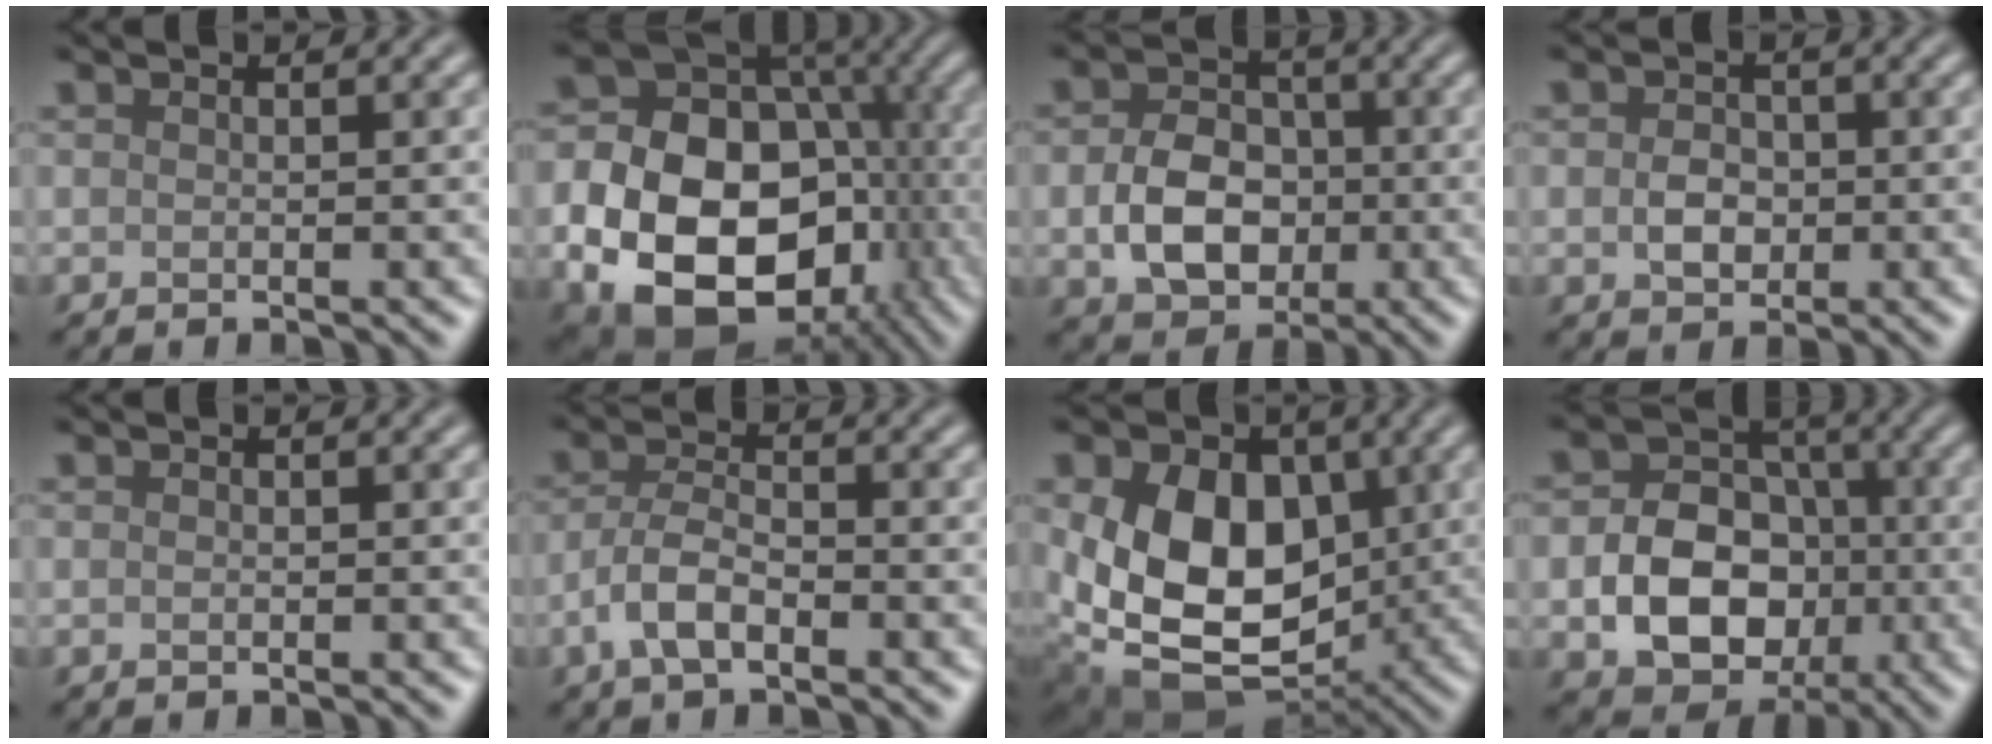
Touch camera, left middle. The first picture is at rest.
{"total": 17.7, "force": [-4.6, 13.2, 10.8], "torque": [-0.171, -0.035, -0.070]}
{"total": 6.0, "force": [-1.1, 4.6, 3.8], "torque": [-0.073, -0.004, -0.018]}
{"total": 2.6, "force": [-0.3, 2.0, 1.6], "torque": [-0.030, -0.001, -0.009]}
{"total": 0.0}
{"total": 3.6, "force": [-1.7, 1.5, 2.7], "torque": [-0.056, 0.005, -0.040]}
{"total": 12.9, "force": [0.1, 9.1, 9.1], "torque": [-0.154, -0.019, 0.000]}
{"total": 8.3, "force": [-2.1, 6.3, 4.9], "torque": [-0.076, -0.003, -0.037]}